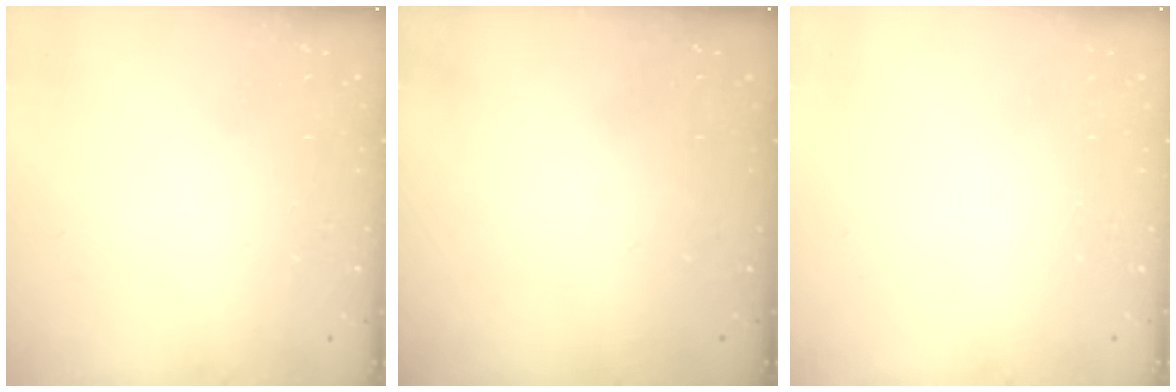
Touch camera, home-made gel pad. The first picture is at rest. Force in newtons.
{"total": 0.0}
{"total": 0.0}